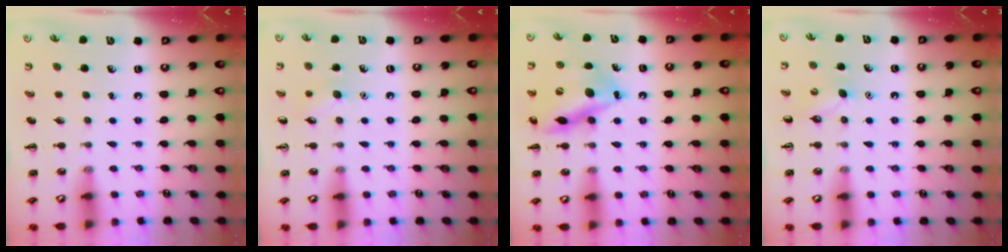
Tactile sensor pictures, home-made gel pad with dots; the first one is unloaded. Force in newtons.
{"total": 6.1, "press": 5.9, "slide": 1.7}
{"total": 16.1, "press": 15.7, "slide": 3.3}
{"total": 5.4, "press": 5.2, "slide": 1.4}